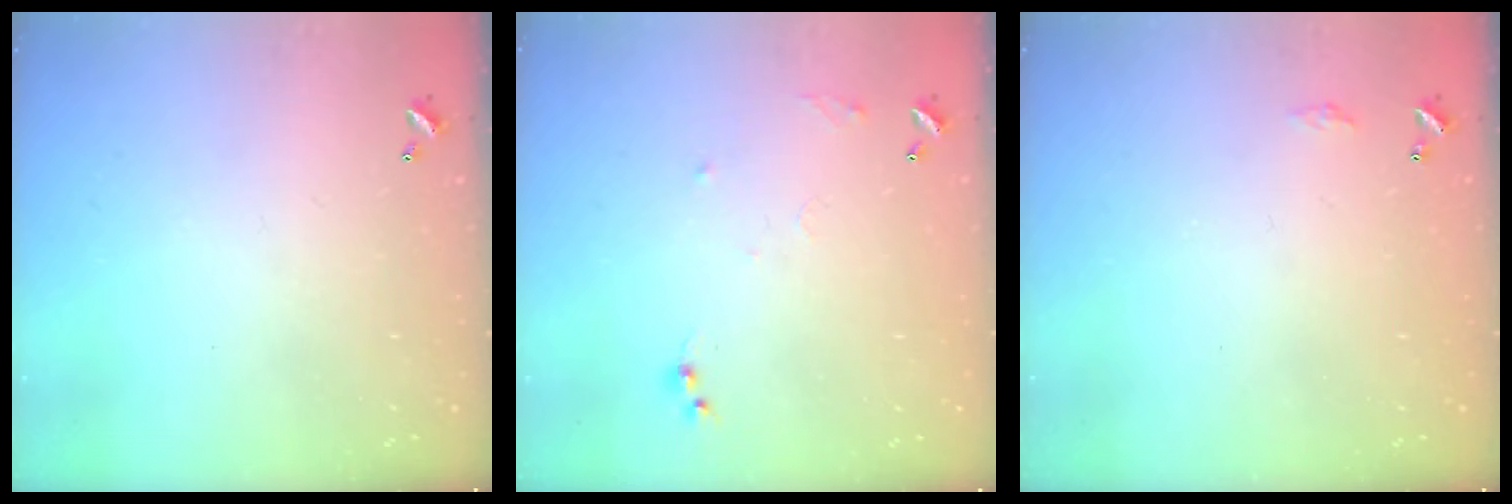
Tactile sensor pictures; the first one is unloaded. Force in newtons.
{"total": 6.9, "press": 6.9, "slide": 0.7}
{"total": 2.8, "press": 2.8, "slide": 0.4}